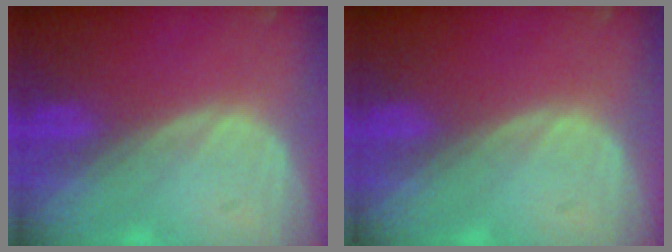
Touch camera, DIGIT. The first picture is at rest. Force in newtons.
{"total": 0.0}